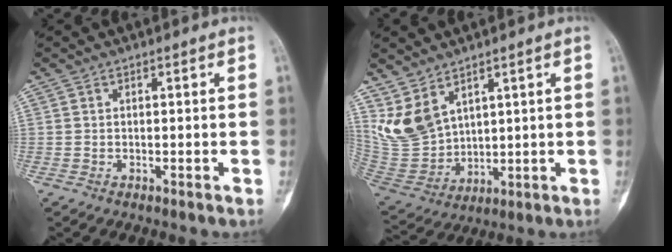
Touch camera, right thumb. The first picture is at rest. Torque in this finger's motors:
{"motor_torque": [0.79, 0.95, 0.06, 0.10, 0.04]}